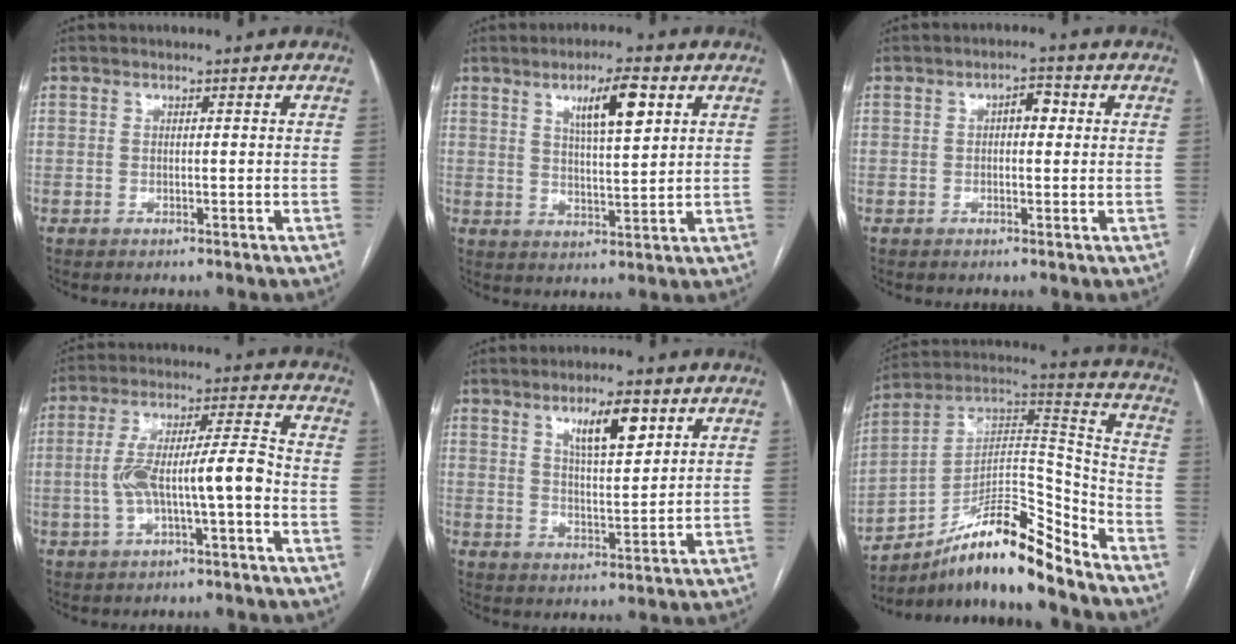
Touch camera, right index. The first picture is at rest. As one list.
[{"total": 7.9, "force": [3.7, 1.4, 6.8], "torque": [-0.118, 0.004, 0.063]}, {"total": 2.8, "force": [0.4, 1.4, 2.4], "torque": [-0.035, 0.014, 0.004]}, {"total": 9.9, "force": [-2.5, 1.2, 9.5], "torque": [-0.180, 0.031, -0.039]}, {"total": 7.6, "force": [4.0, 1.8, 6.1], "torque": [-0.105, -0.001, 0.071]}, {"total": 16.9, "force": [-13.1, 2.3, 10.4], "torque": [-0.171, 0.040, -0.222]}]